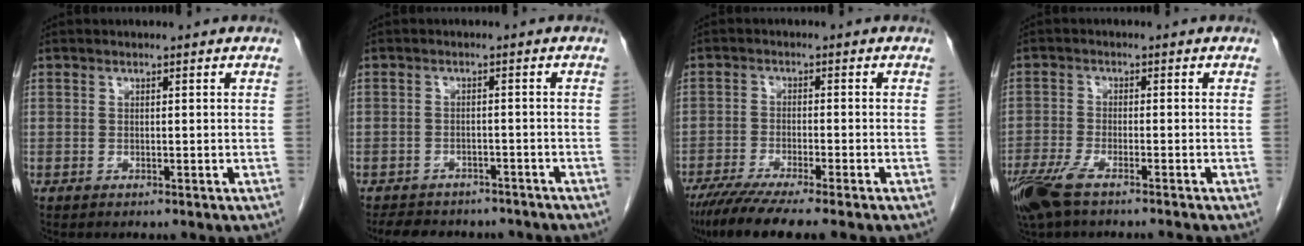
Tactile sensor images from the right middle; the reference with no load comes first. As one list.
[{"total": 10.1, "force": [-8.7, 4.3, 2.7], "torque": [-0.046, 0.004, -0.105]}, {"total": 8.9, "force": [-7.1, -0.3, 5.4], "torque": [-0.082, -0.024, -0.115]}, {"total": 8.2, "force": [-6.3, 1.3, 5.1], "torque": [-0.098, -0.016, -0.115]}]